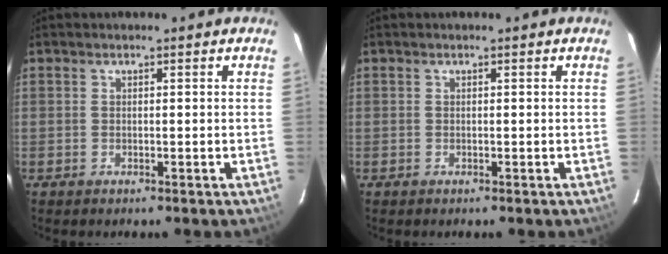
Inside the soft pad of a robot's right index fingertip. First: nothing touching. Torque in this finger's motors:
{"motor_torque": [0.23, 0.24, 0.00, 0.00]}